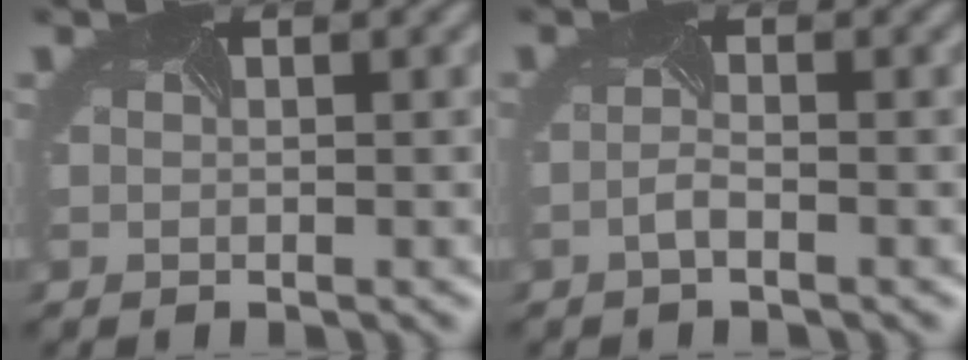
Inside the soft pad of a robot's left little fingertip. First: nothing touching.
{"total": 1.1, "force": [-0.9, 0.0, 0.7], "torque": [-0.020, -0.003, -0.019]}